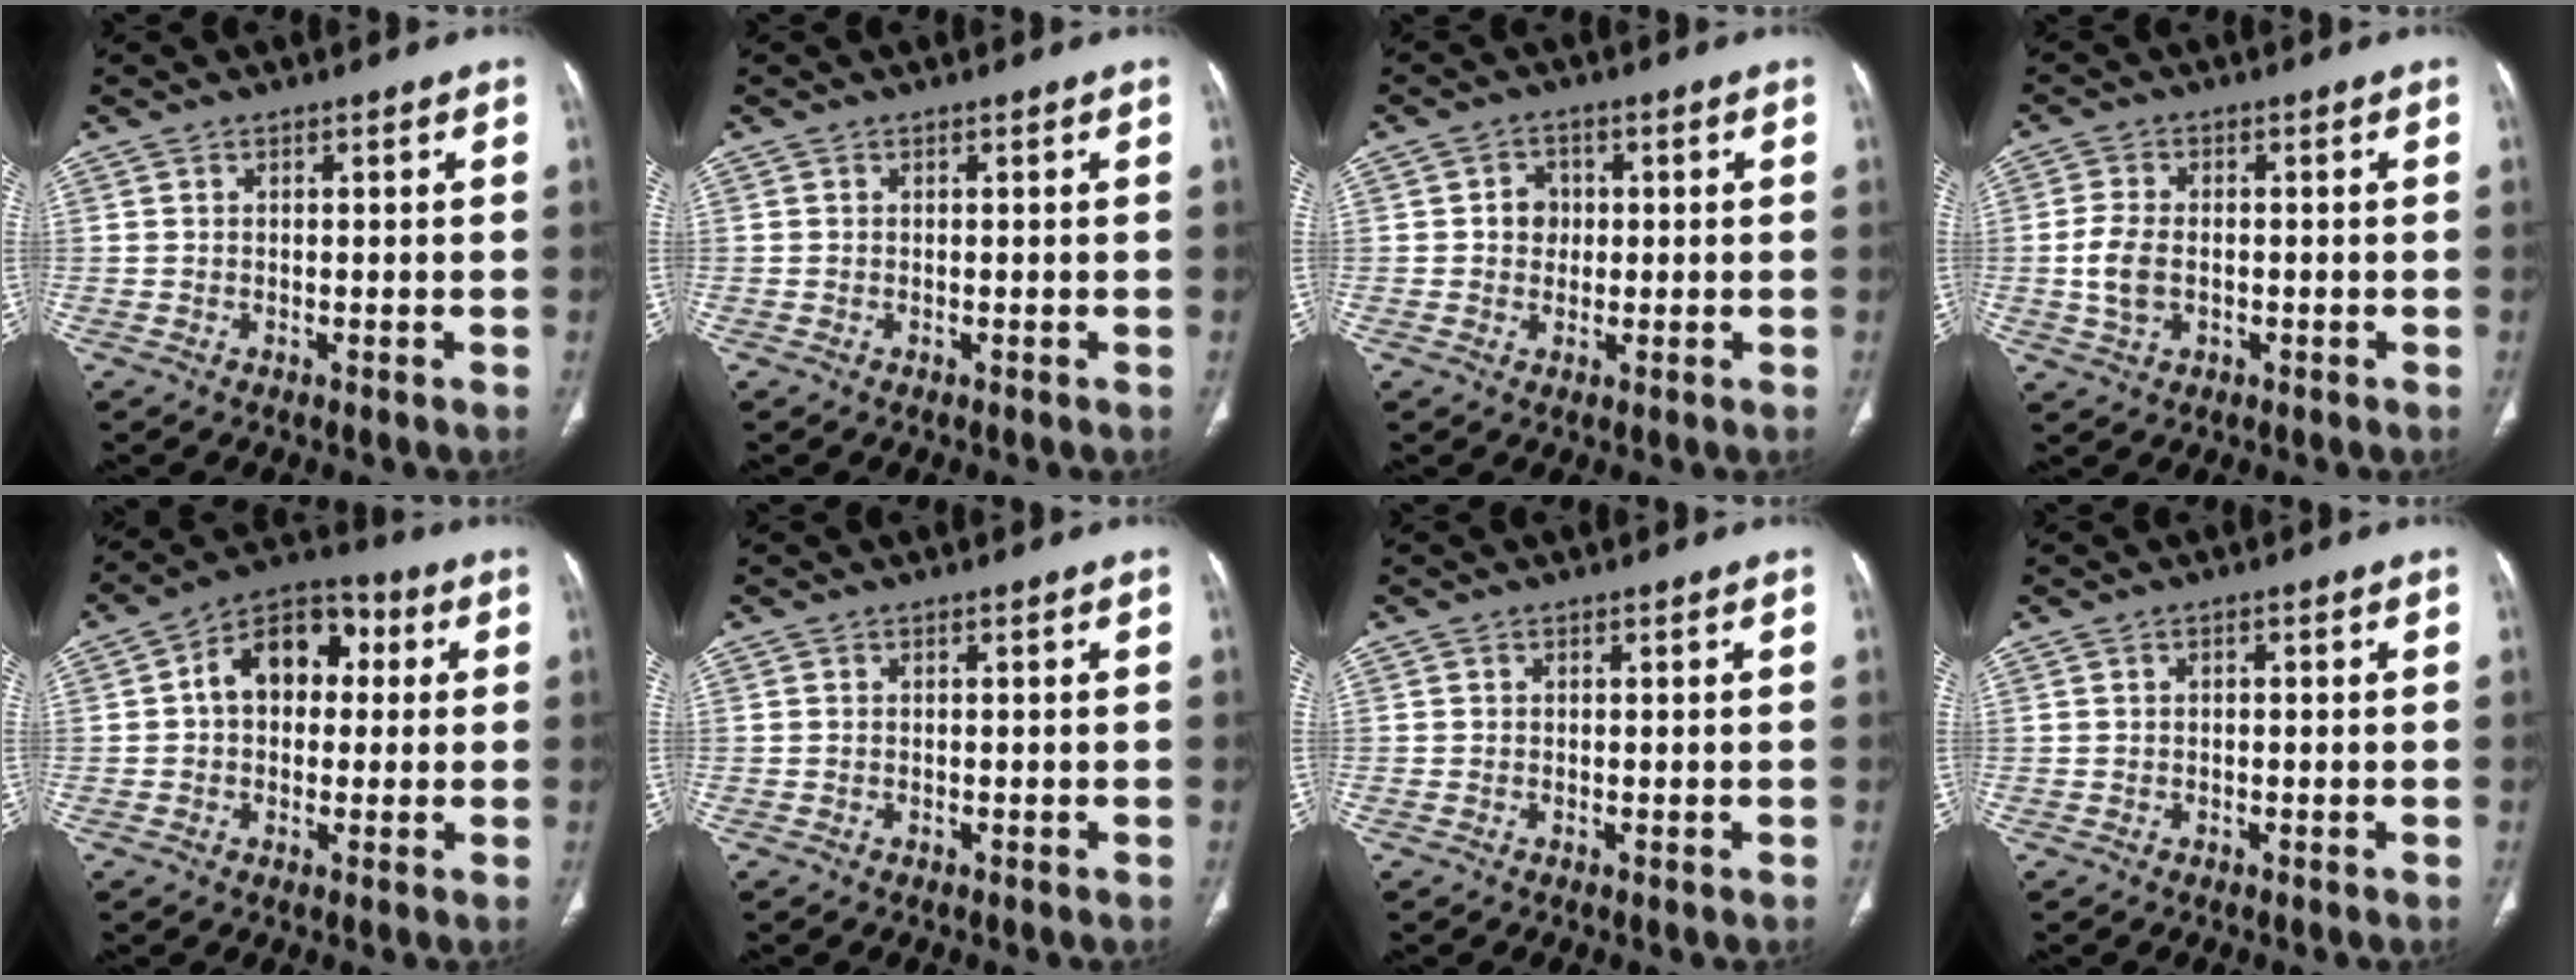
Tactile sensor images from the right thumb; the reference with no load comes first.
{"total": 0.0}
{"total": 3.8, "force": [0.4, 3.3, 1.7], "torque": [-0.004, 0.006, 0.001]}
{"total": 5.8, "force": [-0.7, 3.8, 4.4], "torque": [-0.096, 0.005, -0.012]}
{"total": 12.4, "force": [2.0, 8.6, 8.6], "torque": [-0.102, 0.031, 0.020]}
{"total": 0.0}
{"total": 0.0}
{"total": 0.6, "force": [0.1, 0.3, 0.5], "torque": [-0.009, 0.002, 0.001]}